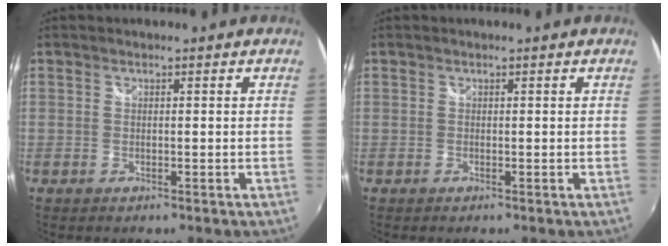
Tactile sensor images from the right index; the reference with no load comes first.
{"total": 0.0}